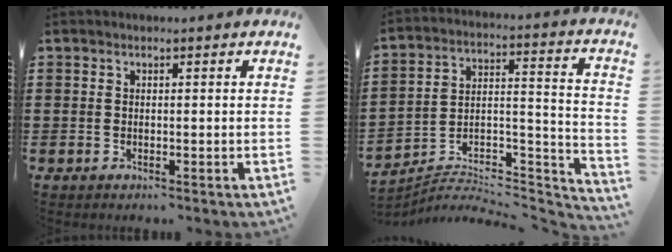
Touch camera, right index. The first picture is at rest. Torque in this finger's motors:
{"motor_torque": [-1.34, 0.80, -1.05, -0.21]}